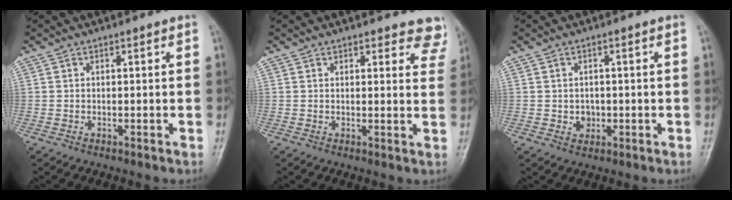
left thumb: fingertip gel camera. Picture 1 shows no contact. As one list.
[{"total": 6.4, "force": [5.8, 2.5, 1.4], "torque": [0.032, -0.027, 0.042]}, {"total": 2.3, "force": [-0.3, 2.1, 1.1], "torque": [-0.003, 0.003, 0.000]}]